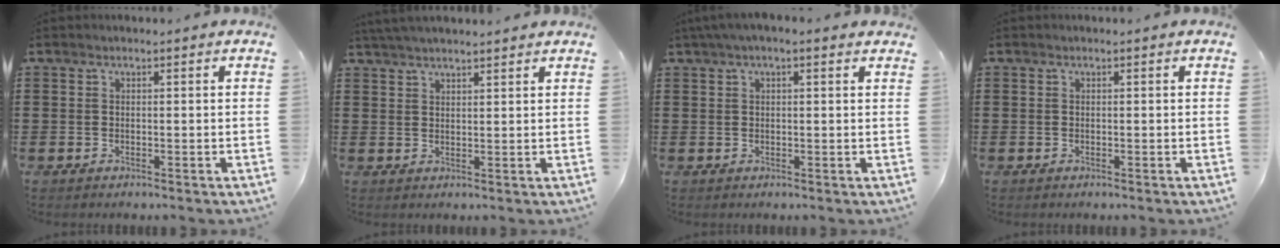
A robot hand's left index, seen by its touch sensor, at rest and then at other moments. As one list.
[{"total": 3.0, "force": [2.8, 0.1, 0.9], "torque": [-0.024, 0.000, 0.055]}, {"total": 2.1, "force": [1.2, 0.4, 1.7], "torque": [-0.035, 0.005, 0.020]}, {"total": 0.0}]